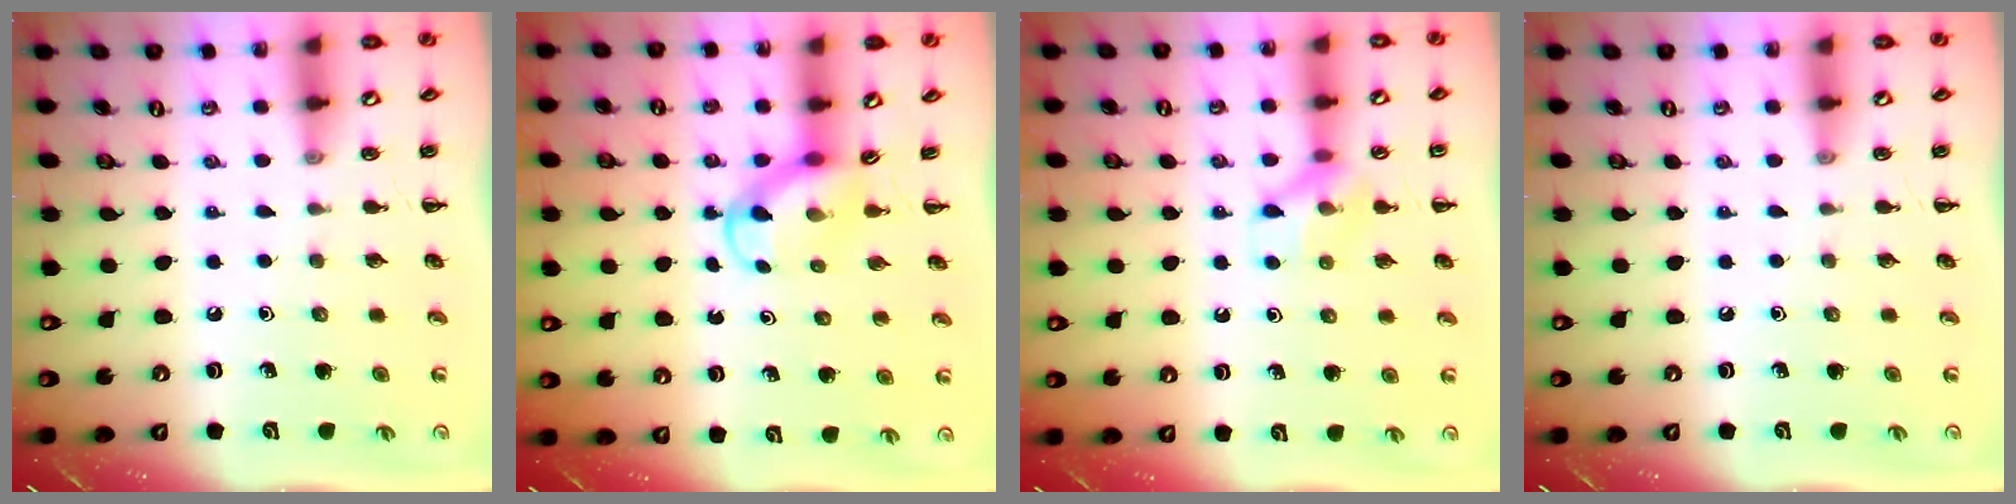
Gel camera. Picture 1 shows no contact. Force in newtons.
{"total": 4.1, "press": 3.9, "slide": 1.2}
{"total": 9.4, "press": 9.4, "slide": 0.6}
{"total": 0.0}